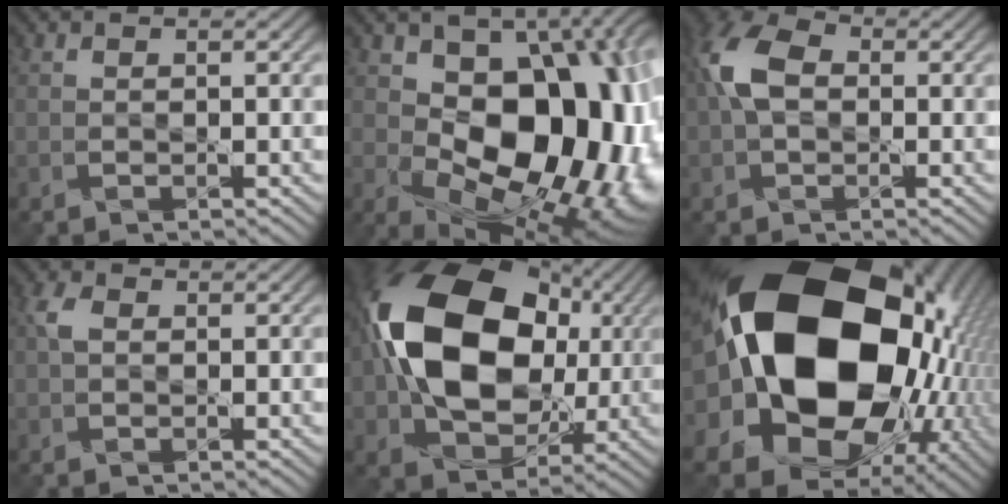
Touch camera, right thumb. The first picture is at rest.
{"total": 16.8, "force": [0.5, 10.9, 12.8], "torque": [-0.157, -0.025, 0.018]}
{"total": 6.0, "force": [0.5, 4.1, 4.3], "torque": [-0.104, 0.015, -0.003]}
{"total": 1.5, "force": [0.4, 1.1, 1.0], "torque": [-0.025, 0.006, 0.002]}
{"total": 19.0, "force": [1.8, 13.4, 13.4], "torque": [-0.282, -0.005, 0.042]}
{"total": 24.1, "force": [3.0, 17.2, 16.6], "torque": [-0.347, -0.078, 0.089]}